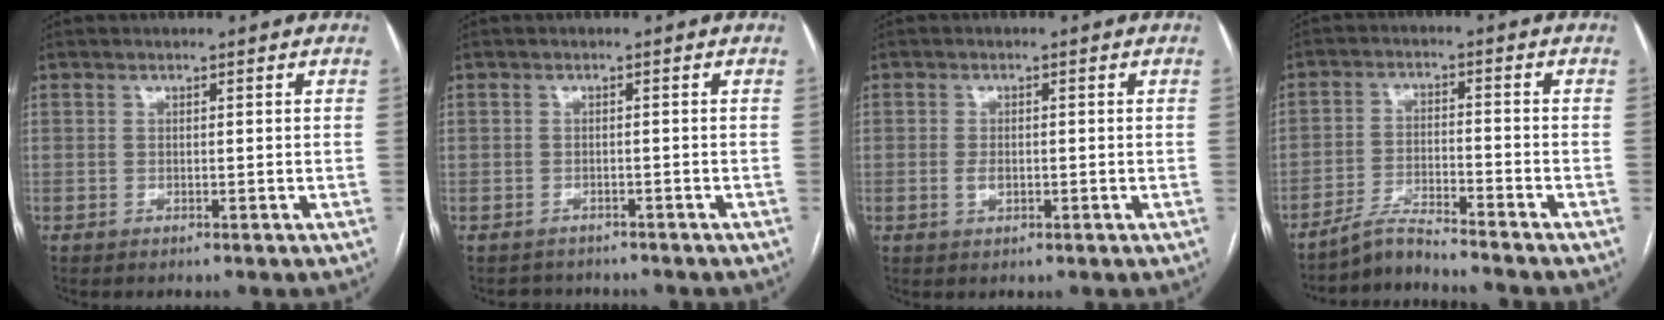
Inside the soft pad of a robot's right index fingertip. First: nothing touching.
{"total": 3.2, "force": [-2.6, 1.7, -0.4], "torque": [0.001, 0.005, -0.041]}
{"total": 1.9, "force": [-0.4, 1.1, 1.5], "torque": [-0.027, 0.002, -0.004]}
{"total": 5.6, "force": [-5.5, -0.7, 1.2], "torque": [-0.021, -0.014, -0.100]}